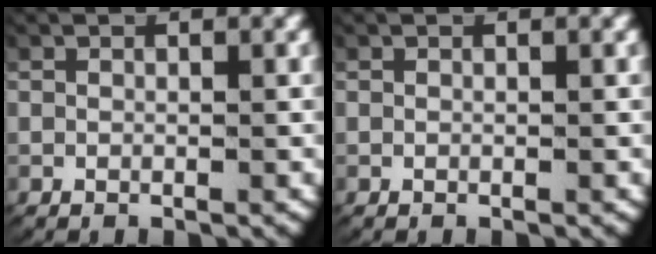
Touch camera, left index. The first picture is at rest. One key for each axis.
{"total": 0.0}